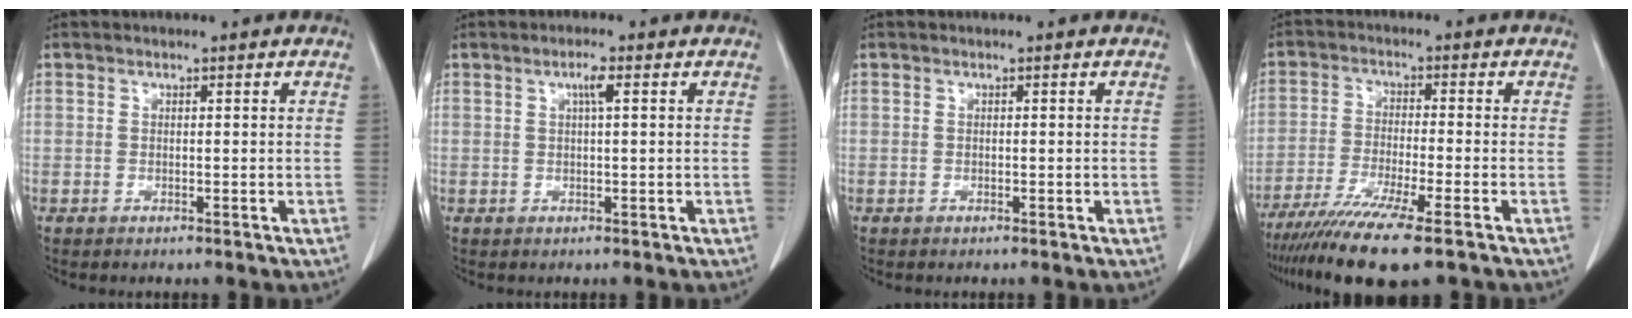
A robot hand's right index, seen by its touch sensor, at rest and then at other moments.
{"total": 2.0, "force": [0.7, 0.1, 1.9], "torque": [-0.035, 0.002, 0.012]}
{"total": 0.0}
{"total": 11.6, "force": [-8.4, 0.0, 7.9], "torque": [-0.137, -0.028, -0.137]}